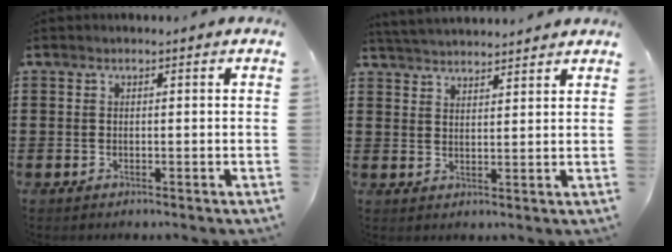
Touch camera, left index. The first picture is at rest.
{"total": 3.3, "force": [3.2, -0.2, 0.1], "torque": [-0.012, -0.009, 0.060]}